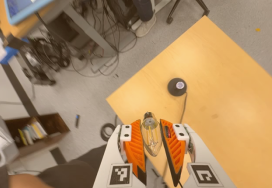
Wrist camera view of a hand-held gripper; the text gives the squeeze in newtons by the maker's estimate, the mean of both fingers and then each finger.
{"total": 11.9, "left": 11.5, "right": 12.3}